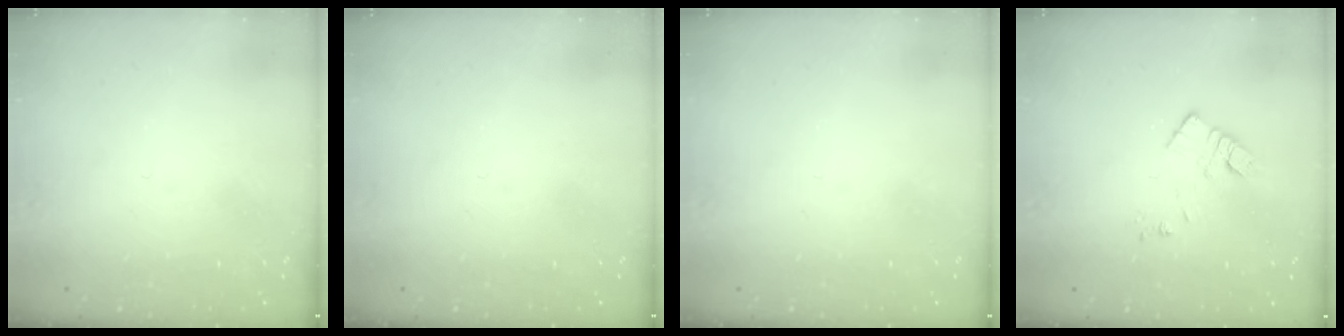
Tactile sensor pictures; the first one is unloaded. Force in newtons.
{"total": 0.0}
{"total": 0.0}
{"total": 8.3, "press": 8.3, "slide": 0.6}